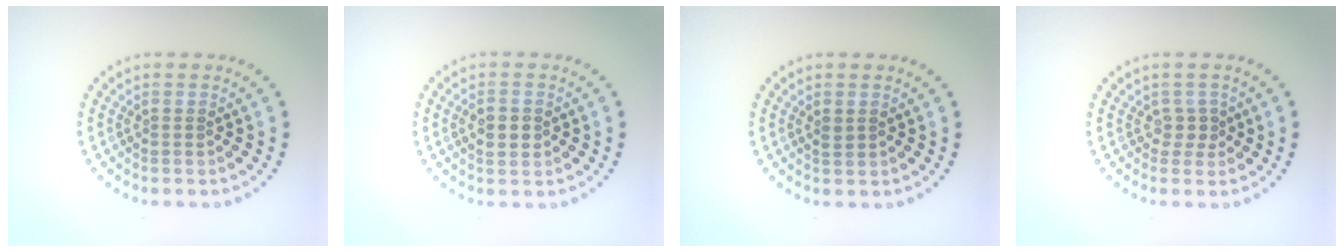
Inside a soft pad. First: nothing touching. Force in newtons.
{"total": 2.6, "press": 2.6, "slide": 0.2}
{"total": 1.0, "press": 1.0, "slide": 0.2}
{"total": 1.3, "press": 0.9, "slide": 0.9}